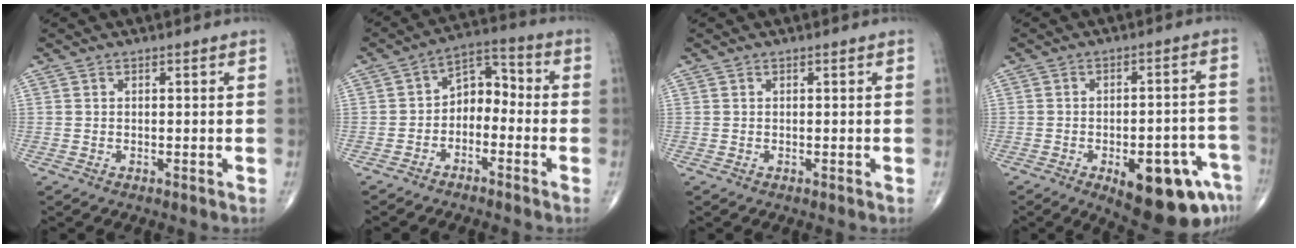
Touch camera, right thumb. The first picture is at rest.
{"total": 7.2, "force": [-2.3, 4.9, 4.6], "torque": [-0.046, 0.047, -0.055]}
{"total": 0.0}
{"total": 16.6, "force": [-8.0, 6.6, 13.0], "torque": [-0.113, 0.038, -0.092]}